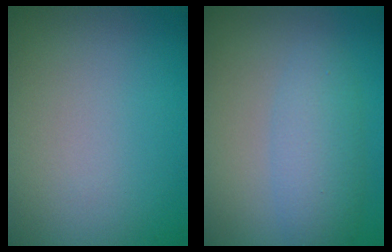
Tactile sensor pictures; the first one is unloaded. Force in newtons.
{"total": 3.5, "press": 3.5, "slide": 0.2}